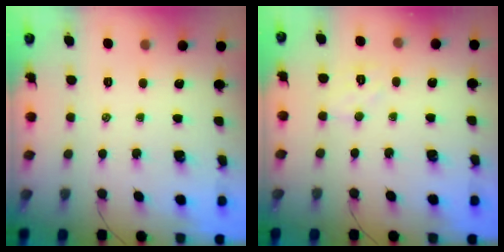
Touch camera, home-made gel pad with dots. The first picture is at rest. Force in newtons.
{"total": 6.8, "press": 6.7, "slide": 1.2}